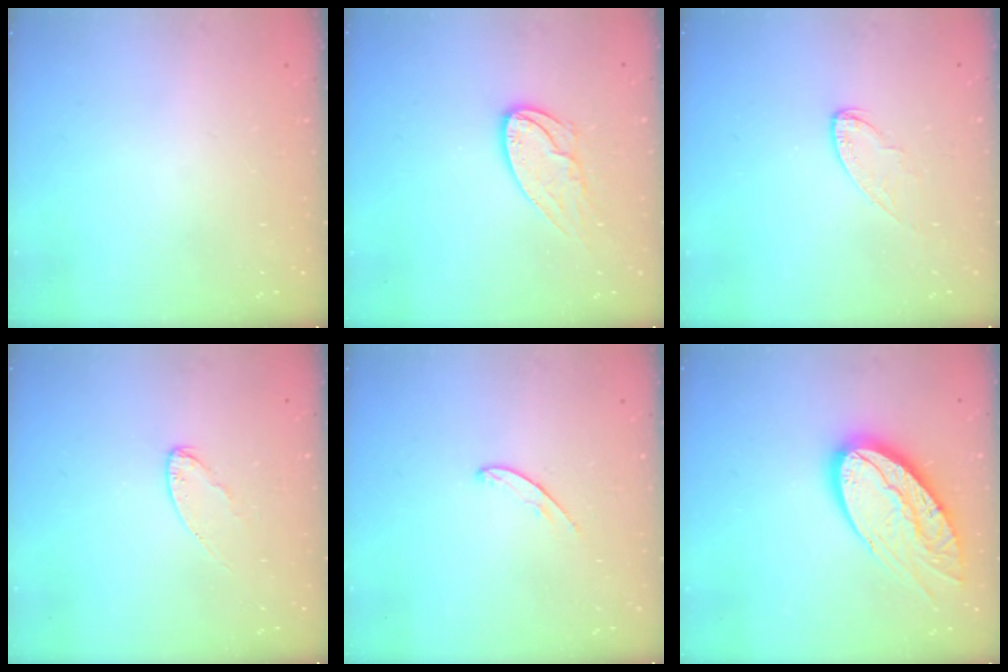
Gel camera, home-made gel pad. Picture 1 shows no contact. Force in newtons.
{"total": 11.2, "press": 11.1, "slide": 0.9}
{"total": 5.5, "press": 5.5, "slide": 0.4}
{"total": 5.4, "press": 5.4, "slide": 0.6}
{"total": 5.0, "press": 4.9, "slide": 0.4}
{"total": 19.8, "press": 19.8, "slide": 1.2}